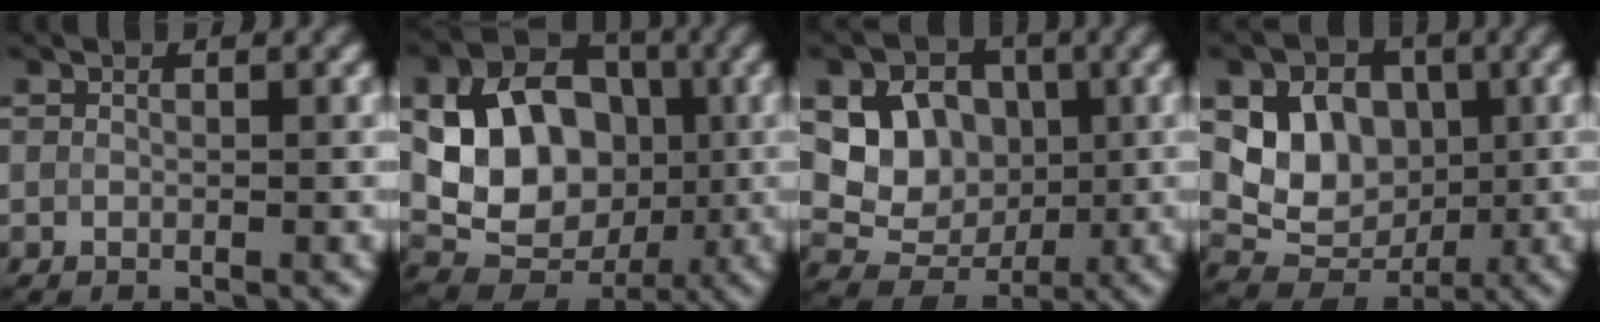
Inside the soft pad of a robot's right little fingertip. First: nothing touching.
{"total": 10.1, "force": [0.5, 7.9, 6.3], "torque": [-0.112, -0.003, 0.006]}
{"total": 6.7, "force": [1.3, 5.7, 3.3], "torque": [-0.048, 0.003, 0.013]}
{"total": 6.5, "force": [1.3, 5.4, 3.4], "torque": [-0.051, -0.003, 0.015]}